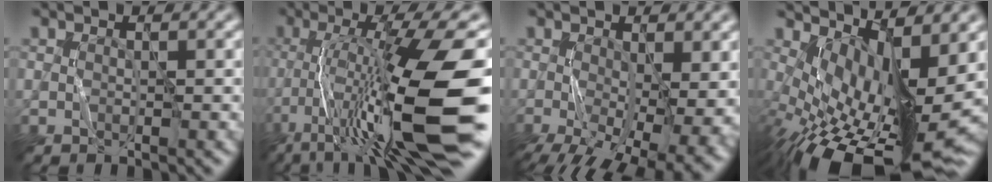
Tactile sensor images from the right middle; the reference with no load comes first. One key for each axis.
{"total": 14.6, "fx": -5.8, "fy": 2.5, "fz": 13.2, "tx": -0.219, "ty": 0.008, "tz": -0.083}
{"total": 13.7, "fx": -3.7, "fy": 6.6, "fz": 11.4, "tx": -0.189, "ty": -0.044, "tz": -0.030}
{"total": 11.3, "fx": -2.3, "fy": 4.7, "fz": 10.1, "tx": -0.175, "ty": -0.025, "tz": -0.014}